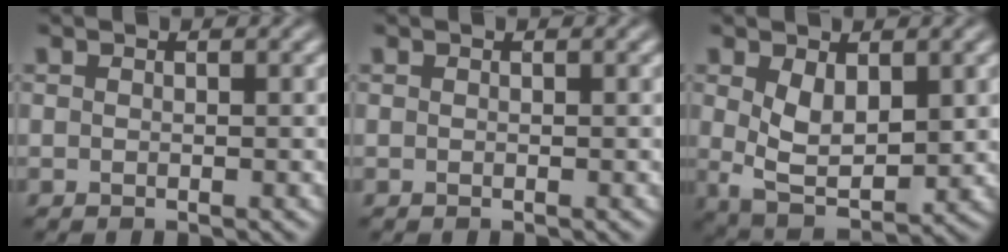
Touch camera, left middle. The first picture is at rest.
{"total": 0.0}
{"total": 5.1, "force": [0.9, 2.8, 4.2], "torque": [-0.085, -0.007, 0.027]}